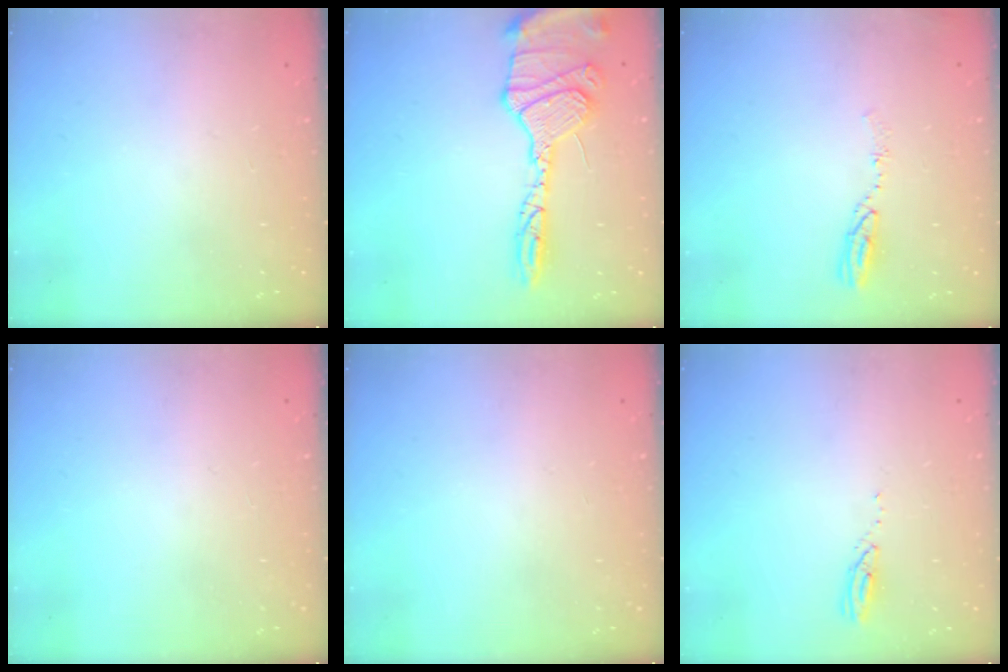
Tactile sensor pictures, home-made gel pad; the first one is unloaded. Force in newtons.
{"total": 17.9, "press": 17.7, "slide": 2.5}
{"total": 5.2, "press": 5.1, "slide": 0.4}
{"total": 0.0}
{"total": 0.0}
{"total": 3.0, "press": 3.0, "slide": 0.1}